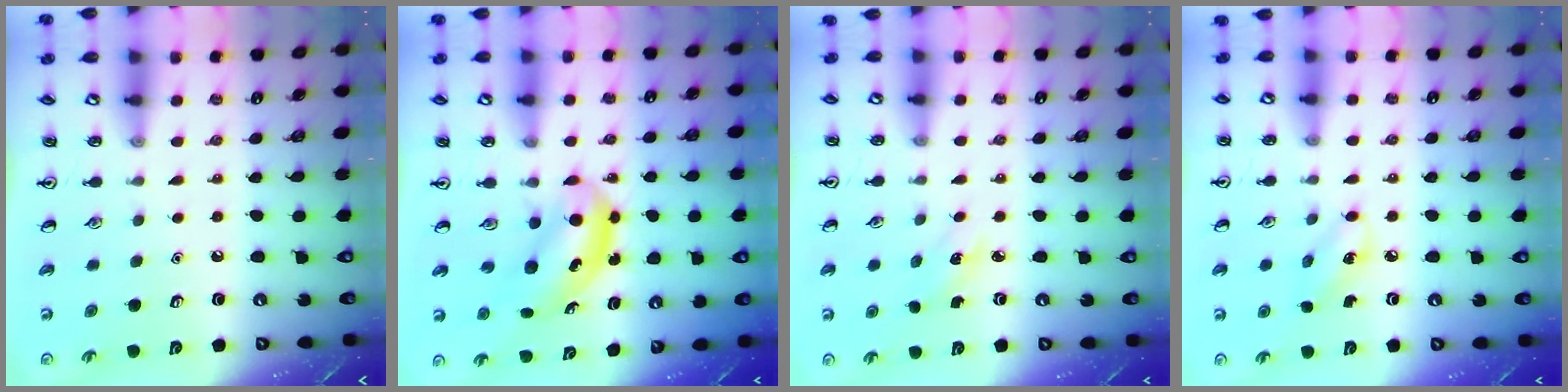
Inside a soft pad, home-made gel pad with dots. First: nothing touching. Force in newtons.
{"total": 5.1, "press": 5.0, "slide": 0.7}
{"total": 2.1, "press": 2.0, "slide": 0.8}
{"total": 3.5, "press": 3.4, "slide": 1.1}